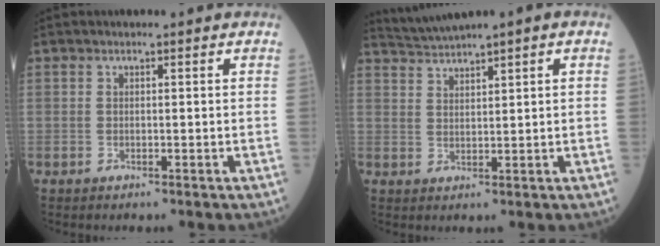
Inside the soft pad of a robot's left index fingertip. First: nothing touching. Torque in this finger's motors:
{"motor_torque": [1.07, -1.07, 0.18, 0.06]}